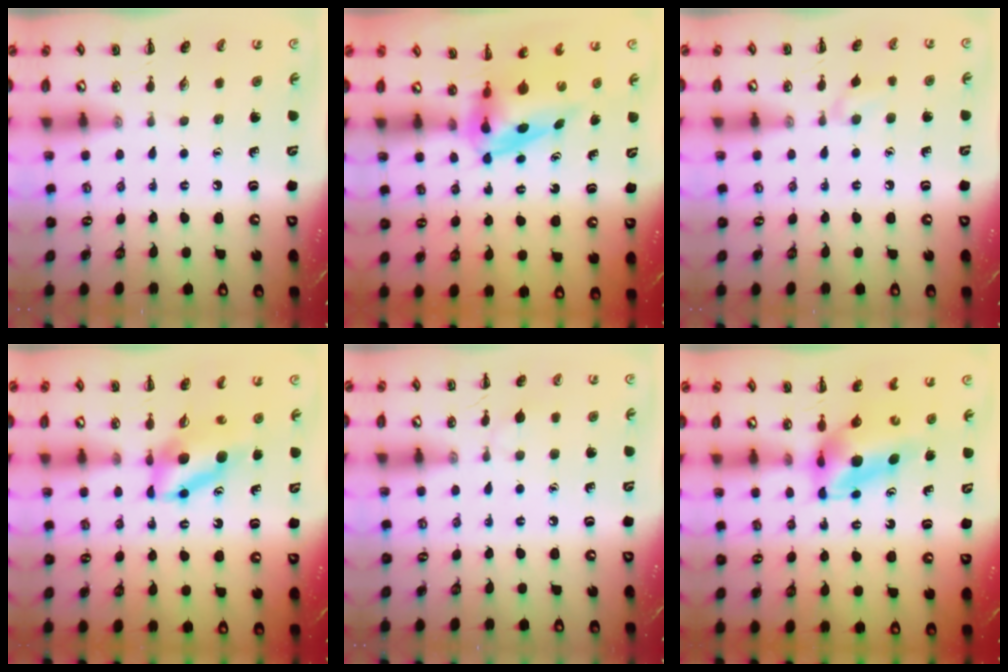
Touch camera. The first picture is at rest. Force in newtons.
{"total": 4.0, "press": 3.9, "slide": 0.7}
{"total": 5.7, "press": 5.3, "slide": 2.2}
{"total": 7.6, "press": 7.4, "slide": 1.6}
{"total": 5.4, "press": 5.1, "slide": 1.8}
{"total": 5.6, "press": 5.4, "slide": 1.3}